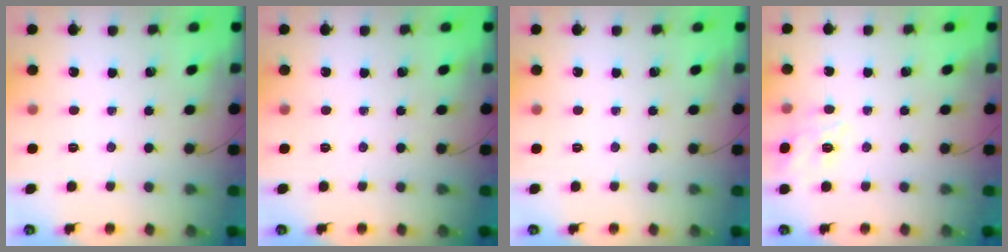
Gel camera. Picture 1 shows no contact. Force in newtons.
{"total": 0.0}
{"total": 0.0}
{"total": 9.6, "press": 9.5, "slide": 0.7}